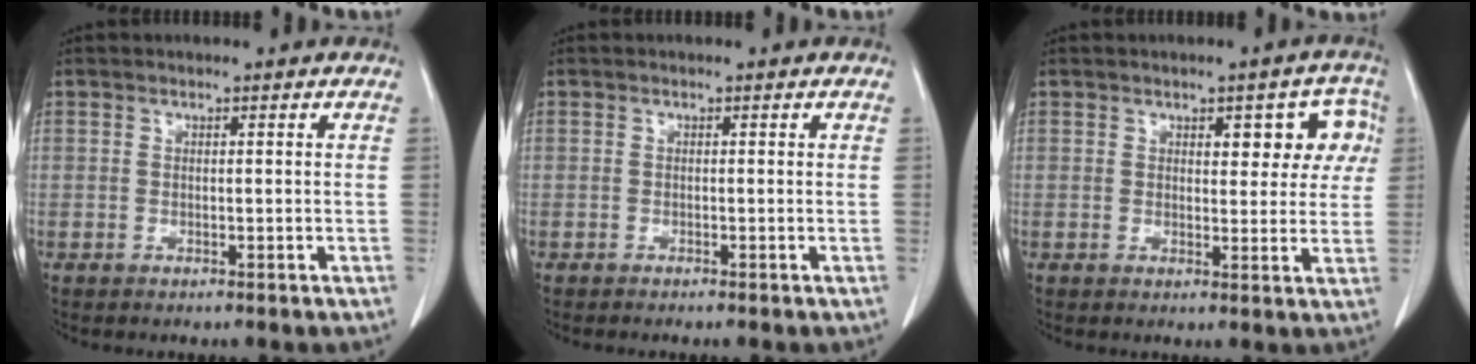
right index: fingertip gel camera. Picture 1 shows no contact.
{"total": 0.5, "force": [-0.5, -0.1, 0.2], "torque": [-0.006, 0.000, -0.010]}
{"total": 6.6, "force": [2.2, 3.2, 5.3], "torque": [-0.045, 0.020, 0.025]}